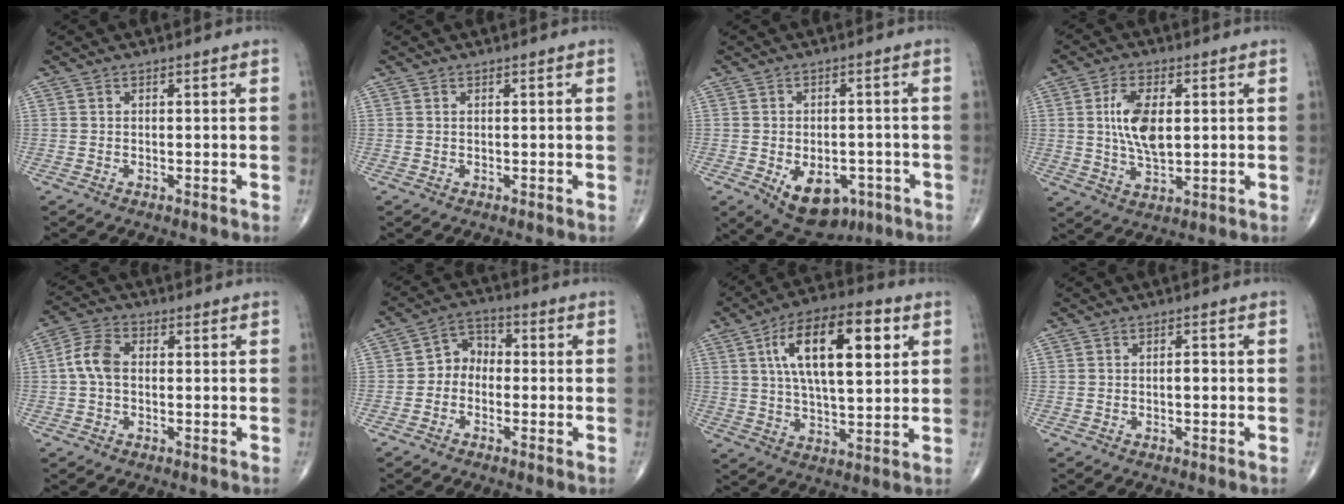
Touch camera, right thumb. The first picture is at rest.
{"total": 0.0}
{"total": 11.3, "force": [-4.8, 7.0, 7.4], "torque": [-0.089, 0.014, -0.058]}
{"total": 9.6, "force": [1.6, 4.8, 8.2], "torque": [-0.153, -0.007, 0.032]}
{"total": 6.0, "force": [0.0, 4.0, 4.5], "torque": [-0.093, 0.018, -0.009]}
{"total": 5.5, "force": [-1.2, 4.4, 3.1], "torque": [-0.026, 0.027, -0.039]}
{"total": 18.6, "force": [5.8, 7.7, 15.9], "torque": [-0.251, 0.000, 0.091]}
{"total": 1.5, "force": [-0.2, 0.7, 1.2], "torque": [-0.014, 0.003, -0.007]}